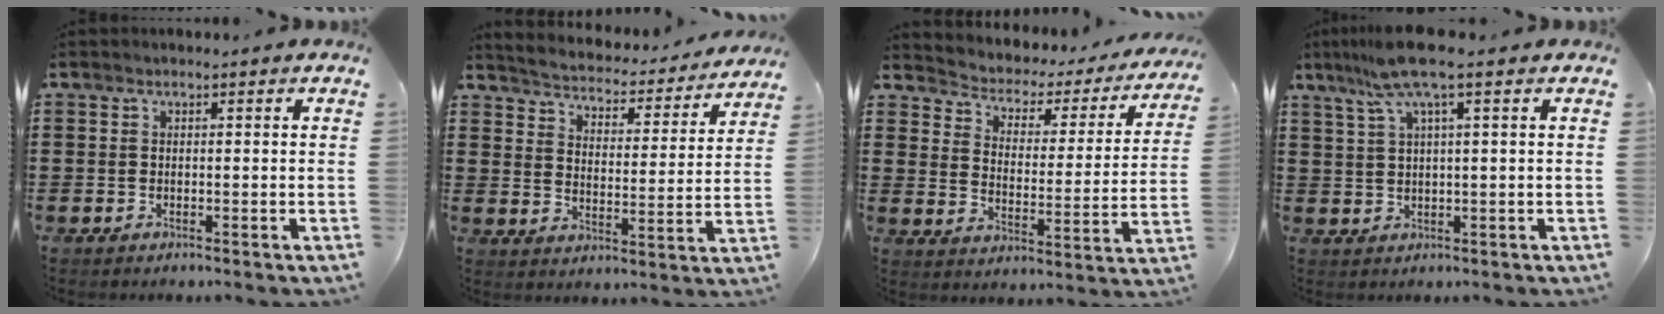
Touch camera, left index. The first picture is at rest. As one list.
[{"total": 3.2, "force": [3.2, -0.1, 0.1], "torque": [-0.025, -0.034, 0.046]}, {"total": 2.1, "force": [1.5, 1.4, 0.4], "torque": [-0.026, -0.020, 0.014]}, {"total": 7.3, "force": [3.8, 0.2, 6.2], "torque": [-0.143, -0.005, 0.063]}]